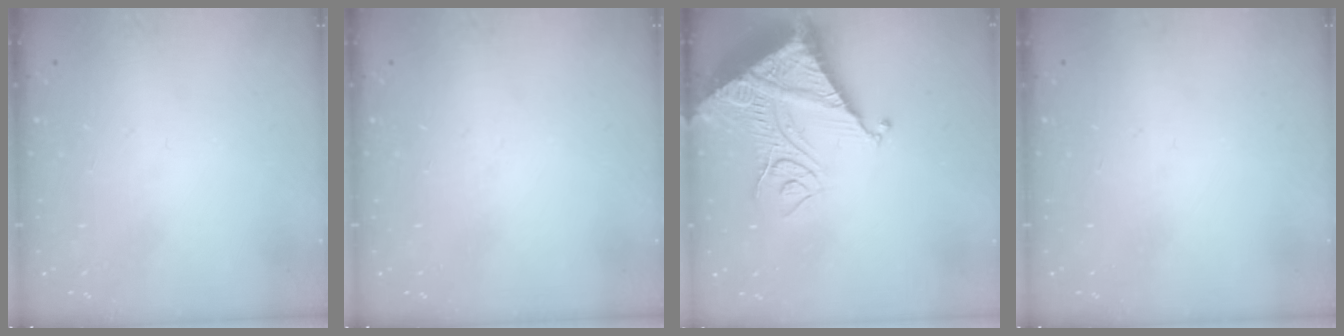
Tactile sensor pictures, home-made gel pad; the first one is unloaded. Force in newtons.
{"total": 0.0}
{"total": 17.4, "press": 17.3, "slide": 2.1}
{"total": 0.0}